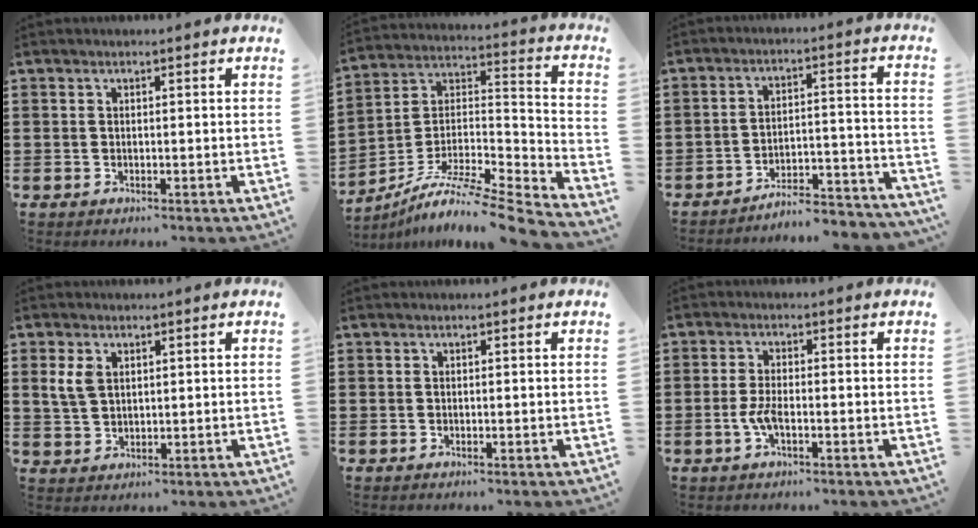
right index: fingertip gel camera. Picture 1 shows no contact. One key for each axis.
{"total": 8.5, "fx": -7.2, "fy": 0.5, "fz": 4.5, "tx": -0.076, "ty": -0.003, "tz": -0.146}
{"total": 5.5, "fx": -5.3, "fy": 0.3, "fz": 1.2, "tx": -0.020, "ty": 0.002, "tz": -0.106}
{"total": 3.6, "fx": 1.6, "fy": 2.3, "fz": 2.3, "tx": -0.060, "ty": 0.006, "tz": 0.027}
{"total": 0.0}
{"total": 3.3, "fx": -1.0, "fy": 0.9, "fz": 3.0, "tx": -0.076, "ty": -0.009, "tz": -0.023}